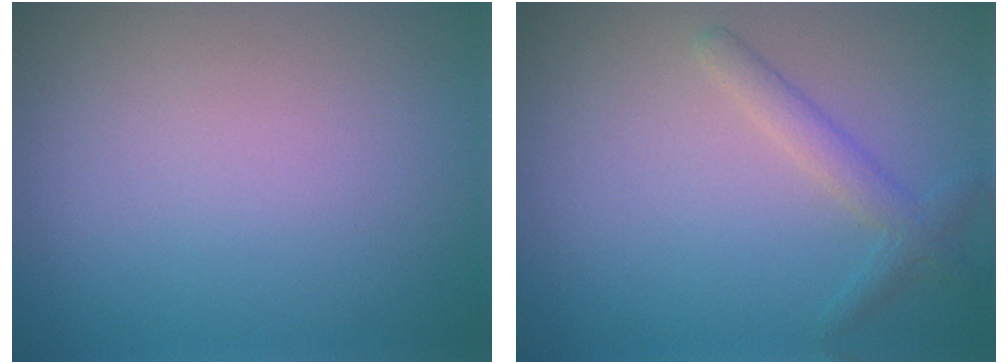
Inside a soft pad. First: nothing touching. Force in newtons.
{"total": 2.0, "press": 2.0, "slide": 0.1}